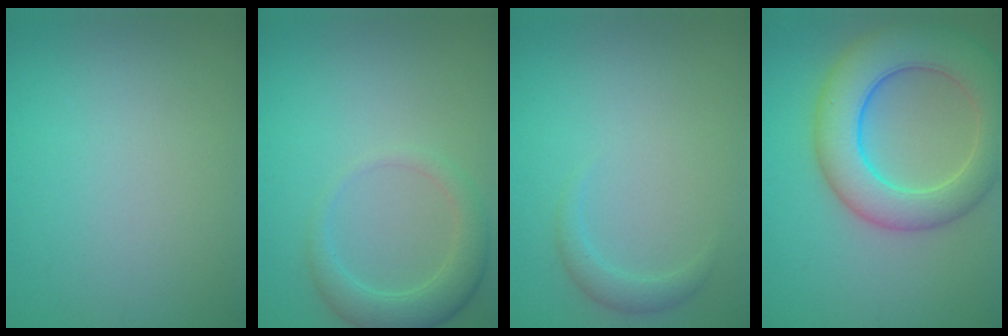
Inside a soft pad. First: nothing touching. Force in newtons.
{"total": 2.4, "press": 2.4, "slide": 0.4}
{"total": 1.5, "press": 1.5, "slide": 0.1}
{"total": 9.0, "press": 9.0, "slide": 0.2}